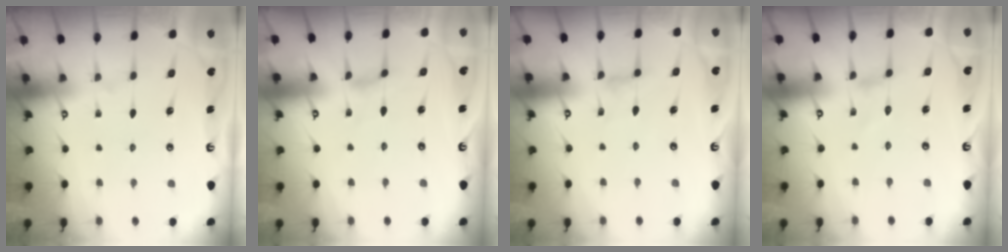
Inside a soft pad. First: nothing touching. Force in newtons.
{"total": 1.5, "press": 1.5, "slide": 0.3}
{"total": 1.0, "press": 1.0, "slide": 0.3}
{"total": 0.0}